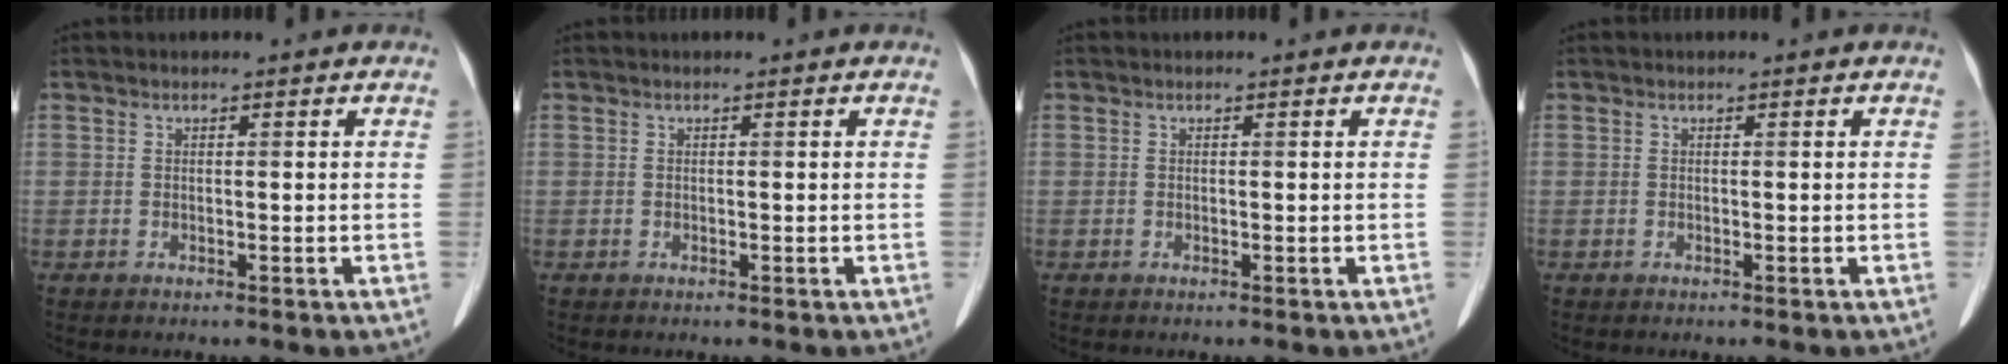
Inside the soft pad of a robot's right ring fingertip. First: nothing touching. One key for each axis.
{"total": 0.0}
{"total": 0.0}
{"total": 0.0}